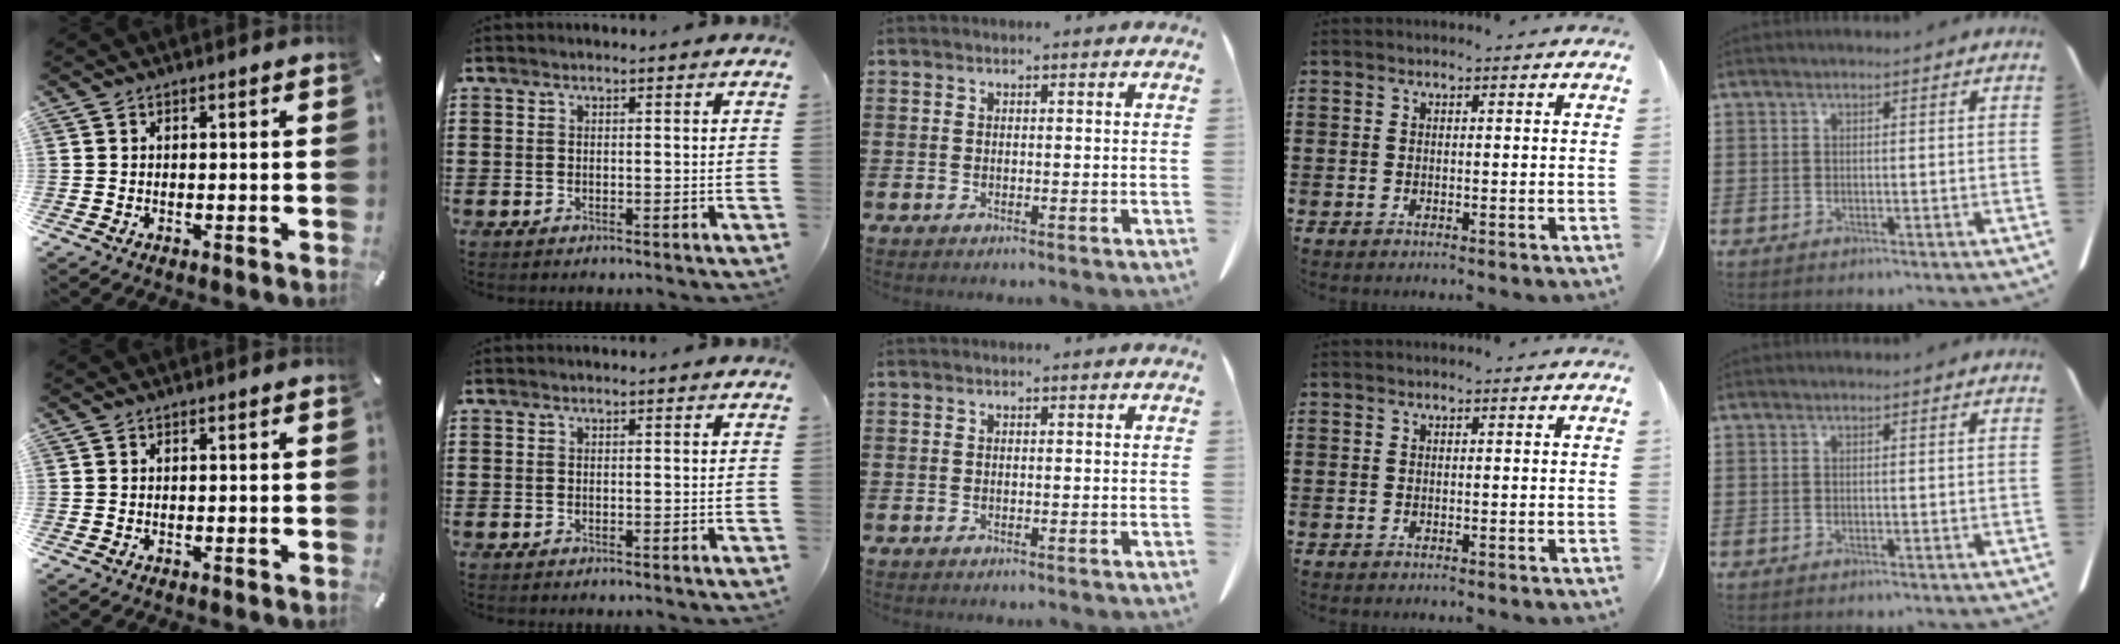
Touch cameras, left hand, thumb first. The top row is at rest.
{}